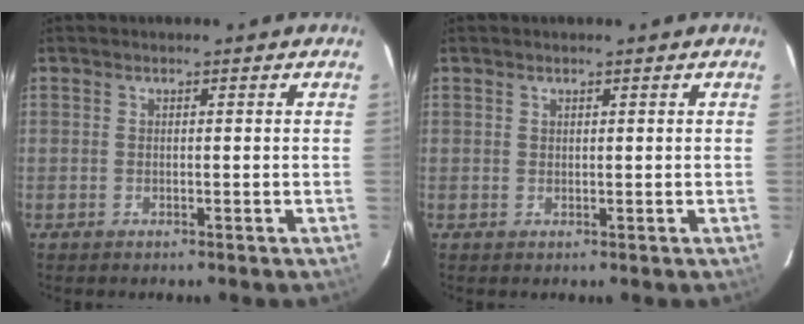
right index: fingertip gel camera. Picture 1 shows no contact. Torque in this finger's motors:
{"motor_torque": [-0.10, 0.08, -0.02, 0.00]}